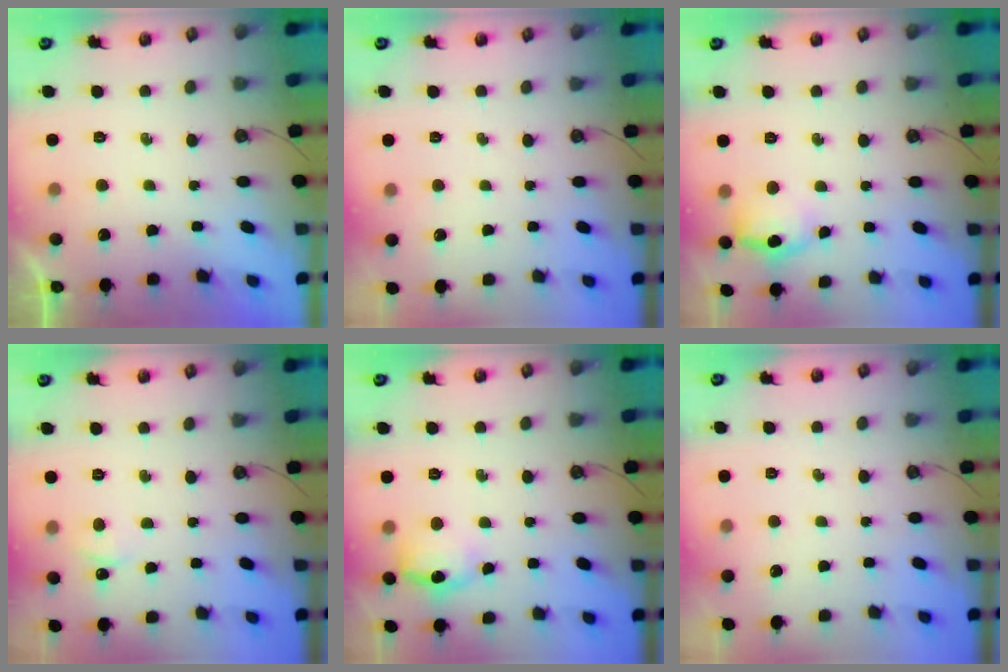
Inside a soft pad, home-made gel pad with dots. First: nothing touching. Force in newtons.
{"total": 0.0}
{"total": 11.5, "press": 11.4, "slide": 1.6}
{"total": 2.4, "press": 2.4, "slide": 0.4}
{"total": 11.7, "press": 11.6, "slide": 1.0}
{"total": 0.0}